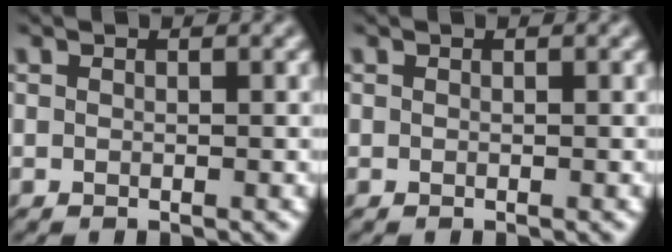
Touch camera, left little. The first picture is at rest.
{"total": 0.0}